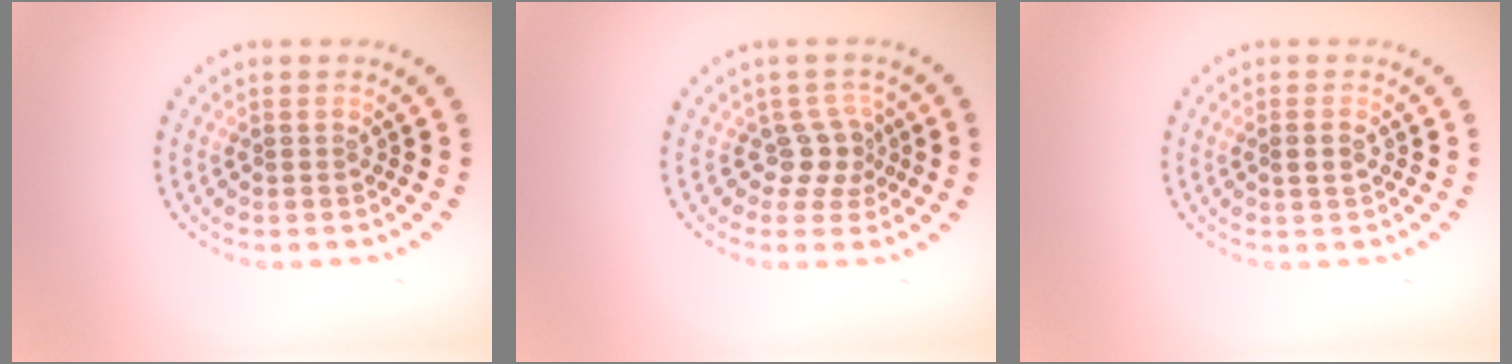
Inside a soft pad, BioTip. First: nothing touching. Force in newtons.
{"total": 2.2, "press": 1.5, "slide": 1.7}
{"total": 1.0, "press": 1.0, "slide": 0.4}